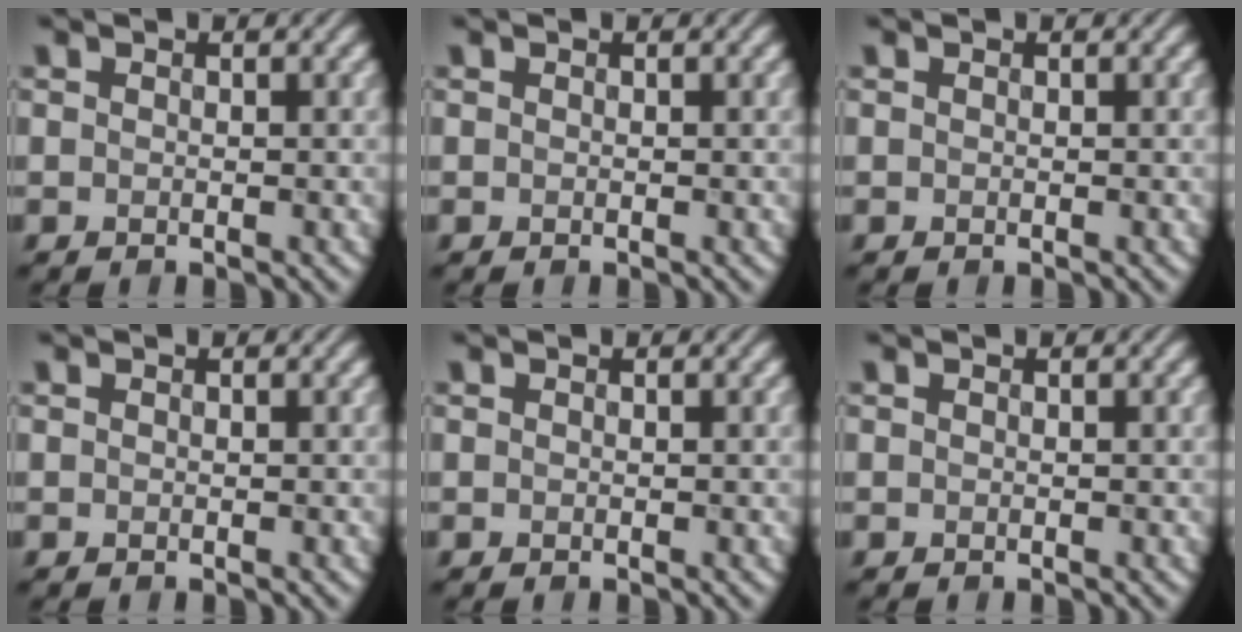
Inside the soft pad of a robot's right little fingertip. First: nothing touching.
{"total": 0.0}
{"total": 0.0}
{"total": 0.0}
{"total": 0.0}
{"total": 0.0}